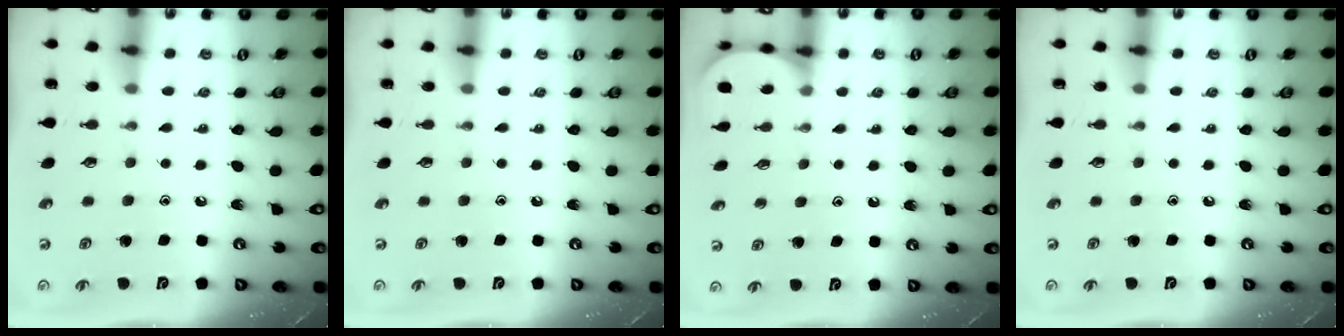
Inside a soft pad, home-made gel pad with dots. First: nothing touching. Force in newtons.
{"total": 0.0}
{"total": 1.4, "press": 1.4, "slide": 0.1}
{"total": 0.0}